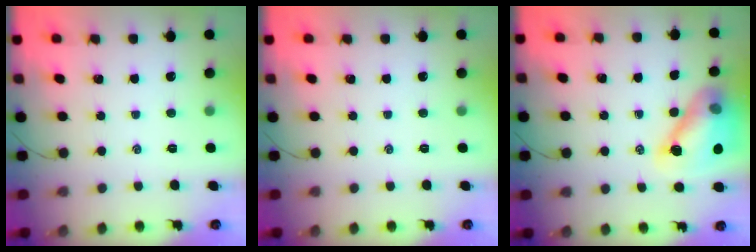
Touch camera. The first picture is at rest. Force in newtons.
{"total": 0.0}
{"total": 13.8, "press": 13.3, "slide": 3.7}